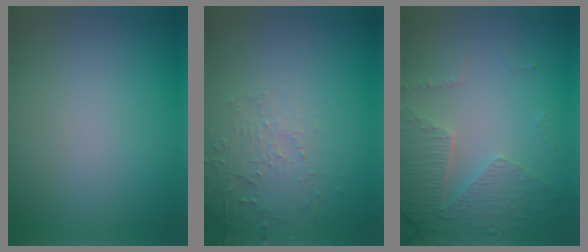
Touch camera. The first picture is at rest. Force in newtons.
{"total": 2.8, "press": 2.7, "slide": 0.6}
{"total": 4.6, "press": 3.4, "slide": 3.1}